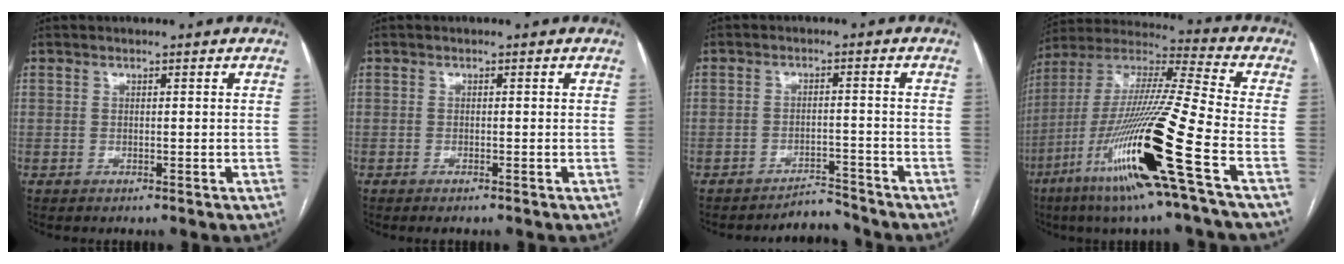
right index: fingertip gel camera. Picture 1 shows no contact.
{"total": 0.9, "force": [-0.7, 0.0, 0.5], "torque": [-0.011, -0.003, -0.010]}
{"total": 3.7, "force": [-3.6, 0.2, -0.6], "torque": [0.013, 0.003, -0.055]}
{"total": 23.7, "force": [-9.6, -0.5, 21.7], "torque": [-0.437, -0.042, -0.186]}